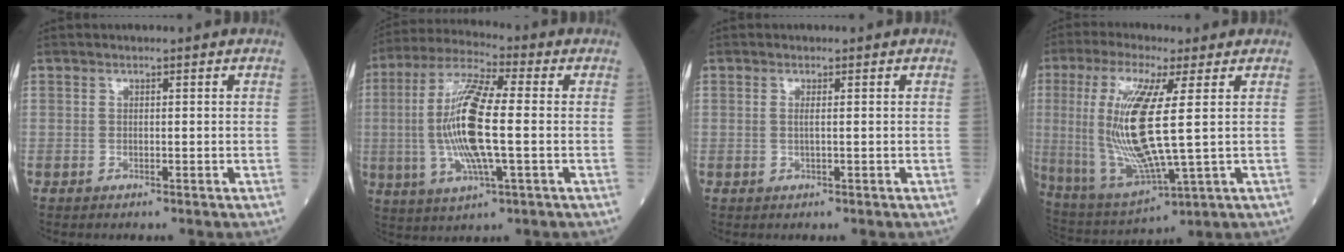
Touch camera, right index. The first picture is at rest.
{"total": 14.3, "force": [-0.7, 2.1, 14.2], "torque": [-0.296, 0.000, -0.015]}
{"total": 0.9, "force": [0.2, -0.1, 0.8], "torque": [-0.023, 0.000, 0.003]}
{"total": 15.9, "force": [1.9, 1.8, 15.7], "torque": [-0.348, -0.014, 0.043]}